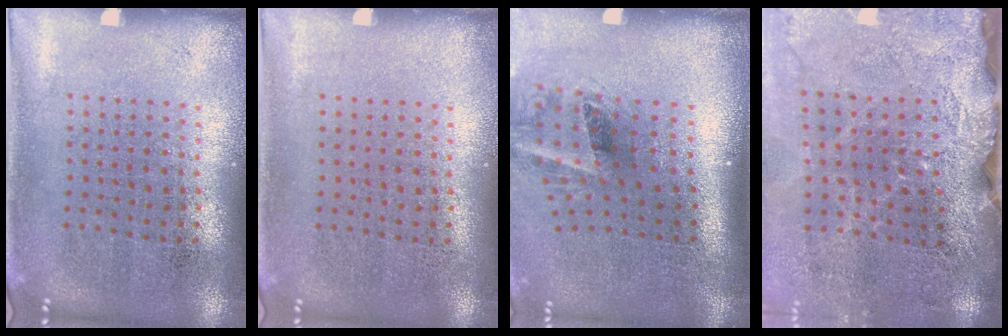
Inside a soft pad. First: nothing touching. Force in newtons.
{"total": 0.0}
{"total": 1.9, "press": 1.2, "slide": 1.4}
{"total": 4.0, "press": 3.3, "slide": 2.4}